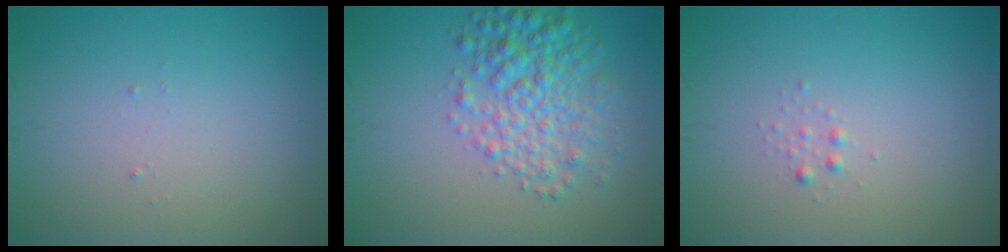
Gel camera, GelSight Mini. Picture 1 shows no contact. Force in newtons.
{"total": 4.9, "press": 4.9, "slide": 0.1}
{"total": 0.6, "press": 0.6, "slide": 0.0}